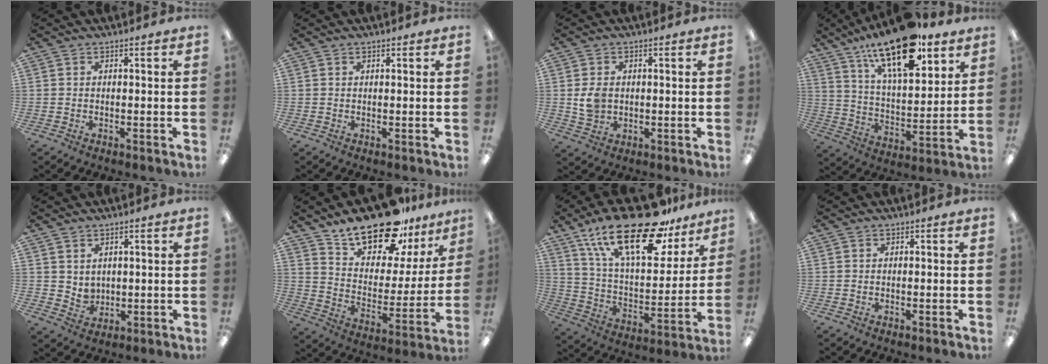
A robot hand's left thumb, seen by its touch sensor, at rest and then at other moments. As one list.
[{"total": 0.6, "force": [0.5, 0.2, 0.3], "torque": [-0.006, 0.001, 0.009]}, {"total": 4.9, "force": [0.4, 3.8, 3.1], "torque": [-0.048, -0.001, 0.005]}, {"total": 21.4, "force": [14.5, 8.4, 13.4], "torque": [-0.212, -0.078, 0.243]}, {"total": 3.6, "force": [2.8, 2.3, 0.2], "torque": [-0.007, -0.019, 0.051]}, {"total": 22.3, "force": [17.3, 9.2, 10.5], "torque": [-0.172, -0.117, 0.302]}, {"total": 27.7, "force": [18.1, 11.3, 17.7], "torque": [-0.294, -0.102, 0.304]}, {"total": 0.0}]